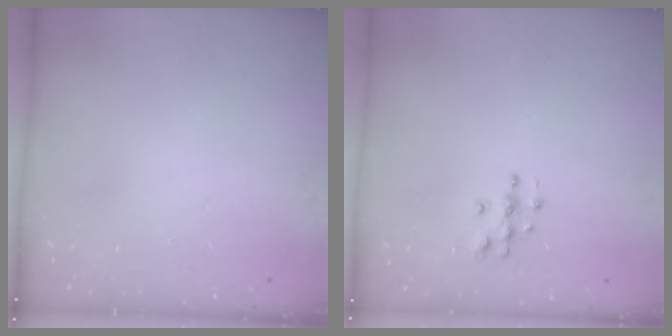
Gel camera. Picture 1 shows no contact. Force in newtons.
{"total": 3.9, "press": 3.9, "slide": 0.3}